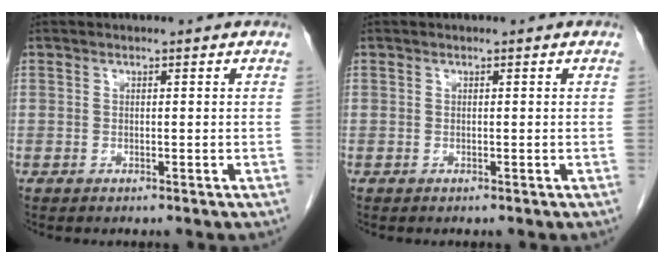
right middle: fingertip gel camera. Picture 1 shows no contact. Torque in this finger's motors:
{"motor_torque": [0.00, 0.00, 0.00, -0.01]}